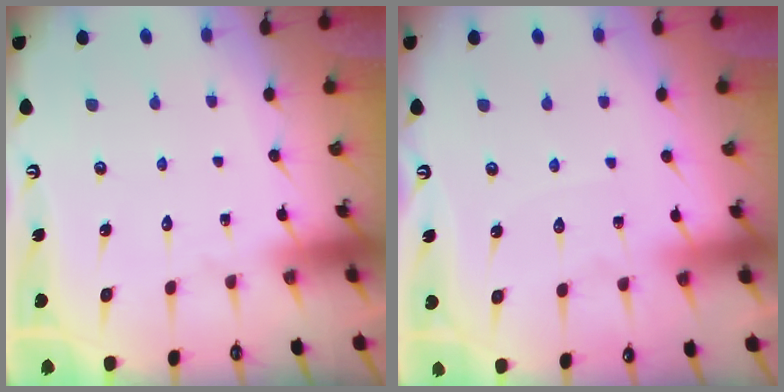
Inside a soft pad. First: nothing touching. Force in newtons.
{"total": 3.4, "press": 3.4, "slide": 0.5}